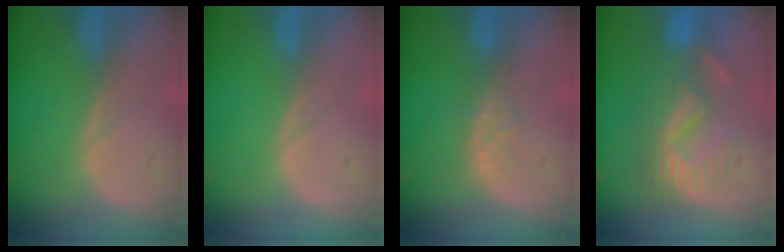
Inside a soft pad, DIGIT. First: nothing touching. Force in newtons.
{"total": 0.0}
{"total": 2.8, "press": 2.8, "slide": 0.3}
{"total": 9.0, "press": 8.4, "slide": 3.2}